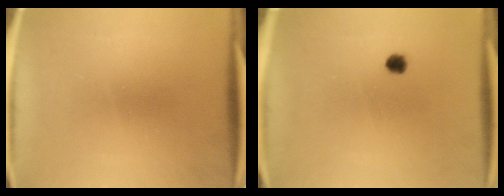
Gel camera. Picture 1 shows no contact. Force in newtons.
{"total": 1.7}